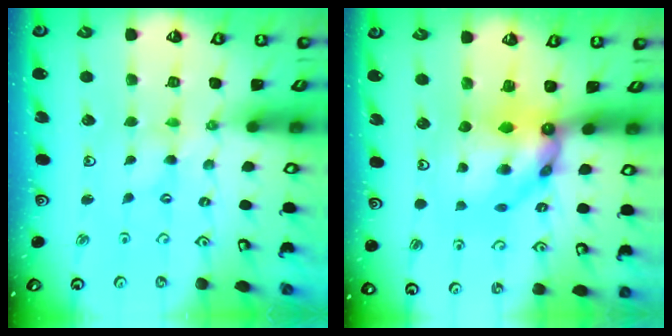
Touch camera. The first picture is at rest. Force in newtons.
{"total": 11.2, "press": 11.1, "slide": 1.0}